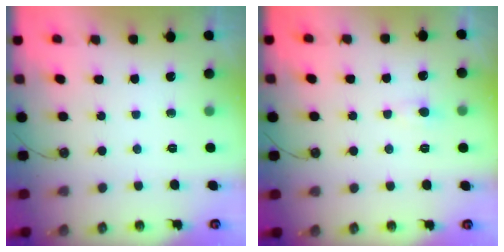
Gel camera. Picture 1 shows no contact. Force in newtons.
{"total": 0.8, "press": 0.6, "slide": 0.5}